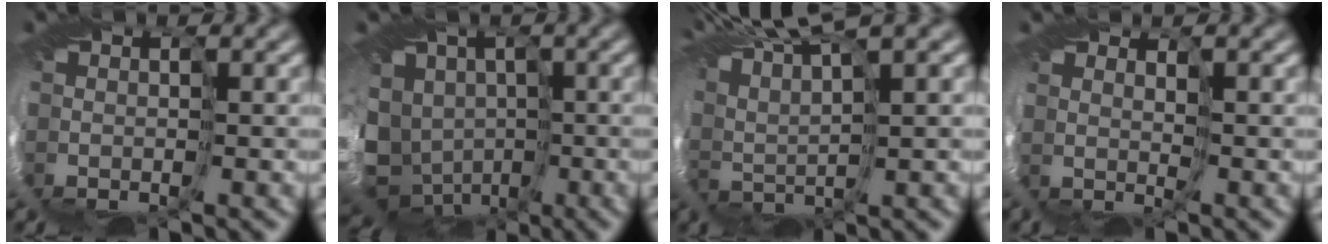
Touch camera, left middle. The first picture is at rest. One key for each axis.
{"total": 11.5, "fx": -3.9, "fy": 9.4, "fz": 5.3, "tx": -0.135, "ty": -0.012, "tz": -0.058}
{"total": 7.4, "fx": 6.7, "fy": 0.2, "fz": 3.1, "tx": -0.083, "ty": 0.026, "tz": 0.110}
{"total": 1.5, "fx": 0.6, "fy": -1.1, "fz": -0.7, "tx": 0.003, "ty": 0.001, "tz": 0.008}